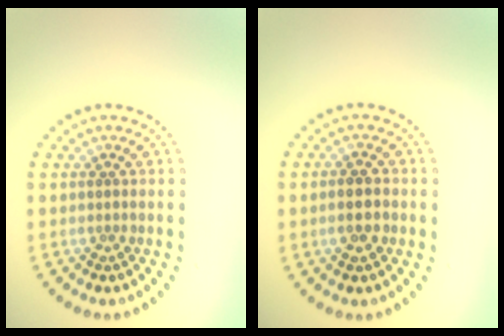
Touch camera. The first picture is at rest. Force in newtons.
{"total": 2.4, "press": 2.3, "slide": 0.6}